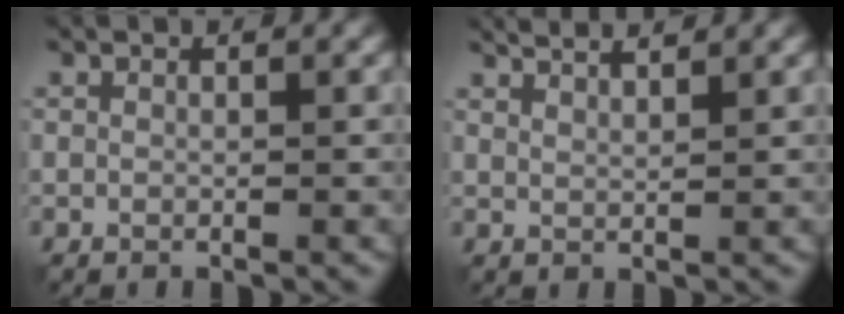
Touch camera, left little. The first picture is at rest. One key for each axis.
{"total": 3.2, "fx": 2.6, "fy": 0.7, "fz": 1.8, "tx": -0.009, "ty": 0.011, "tz": 0.024}